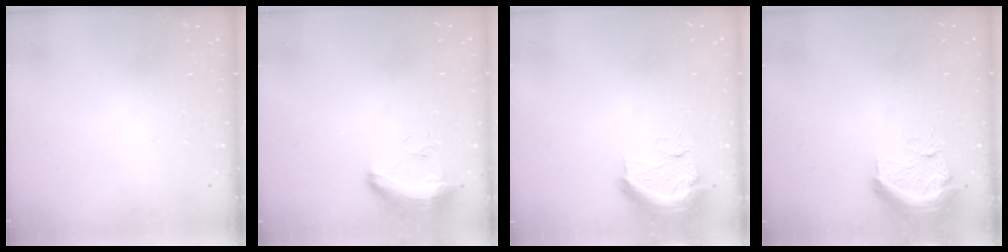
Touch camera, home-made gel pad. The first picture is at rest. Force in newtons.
{"total": 10.2, "press": 9.3, "slide": 4.2}
{"total": 14.4, "press": 11.8, "slide": 8.4}
{"total": 14.4, "press": 11.8, "slide": 8.4}